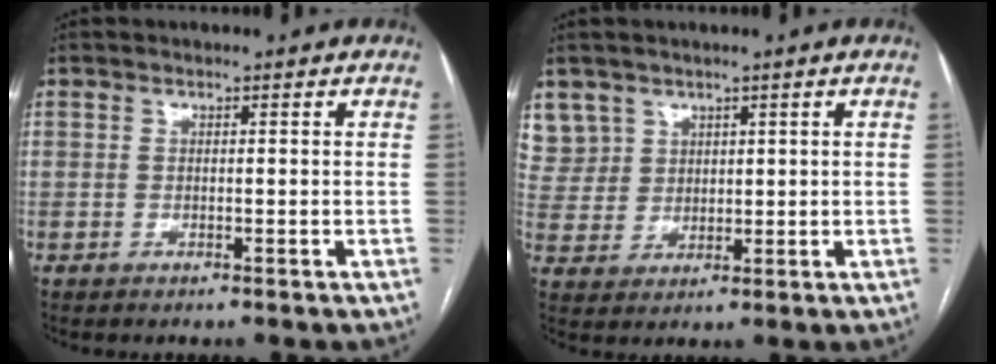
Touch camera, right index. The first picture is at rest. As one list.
[{"total": 6.9, "force": [4.3, 5.4, -0.1], "torque": [0.006, 0.010, 0.094]}]